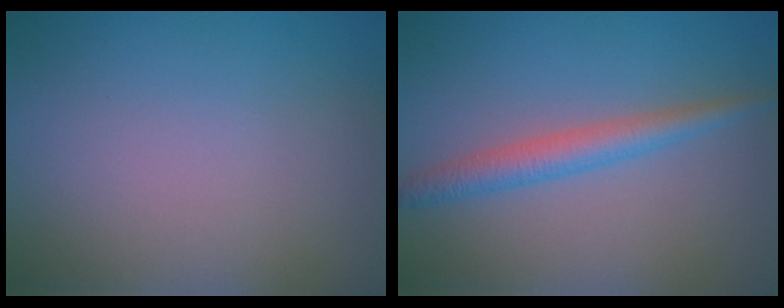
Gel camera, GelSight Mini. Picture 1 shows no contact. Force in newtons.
{"total": 2.9, "press": 2.9, "slide": 0.1}